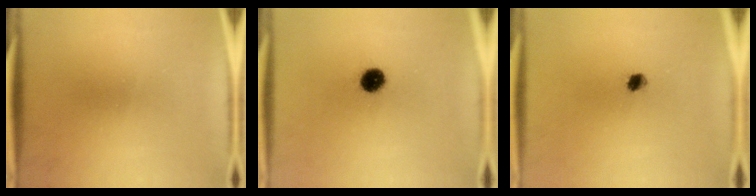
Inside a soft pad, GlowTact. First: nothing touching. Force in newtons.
{"total": 5.6}
{"total": 2.1}